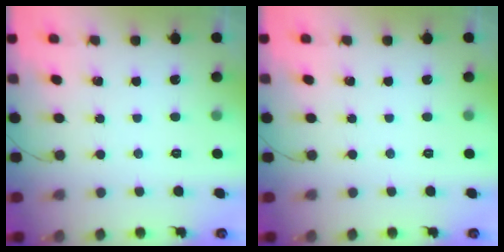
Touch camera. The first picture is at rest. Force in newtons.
{"total": 0.0}